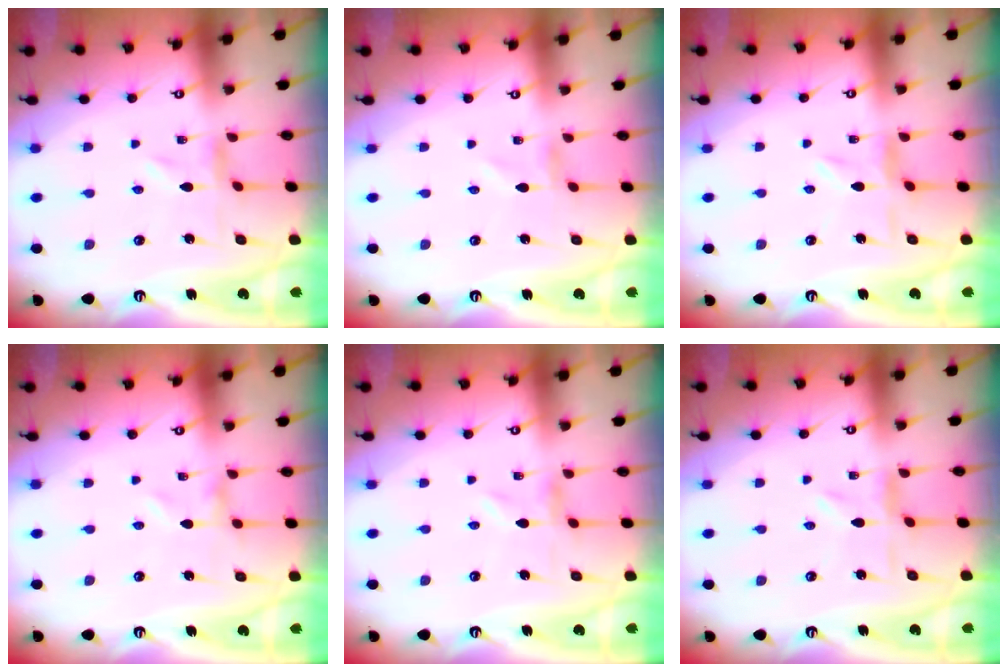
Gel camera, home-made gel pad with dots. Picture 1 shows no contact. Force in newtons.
{"total": 1.1, "press": 1.1, "slide": 0.1}
{"total": 2.1, "press": 2.1, "slide": 0.3}
{"total": 0.0}
{"total": 0.0}
{"total": 1.1, "press": 1.1, "slide": 0.2}